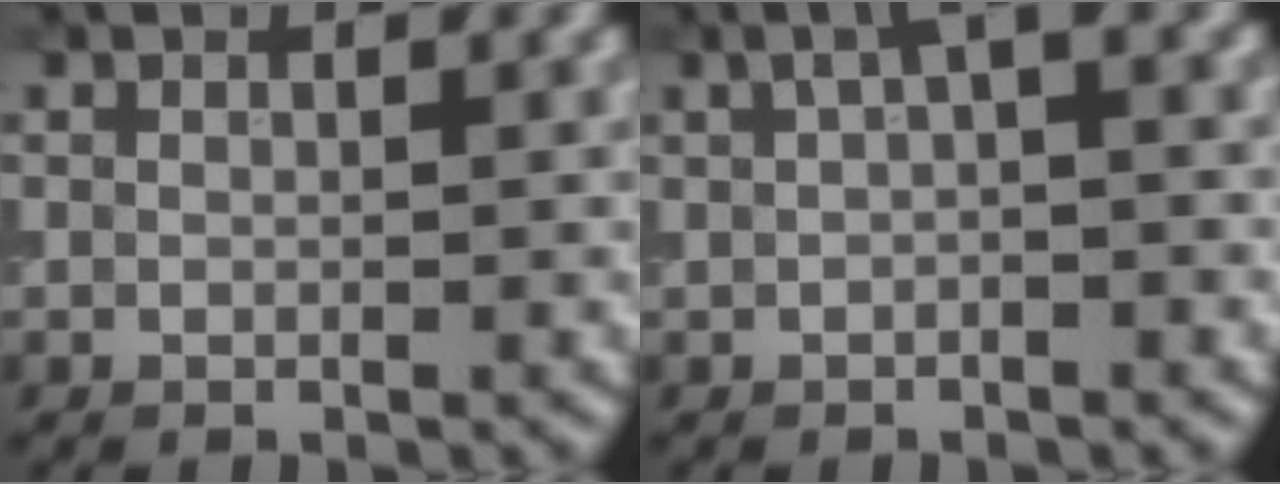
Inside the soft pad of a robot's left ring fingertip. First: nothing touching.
{"total": 2.2, "force": [0.6, 0.5, 2.1], "torque": [-0.033, 0.013, 0.006]}